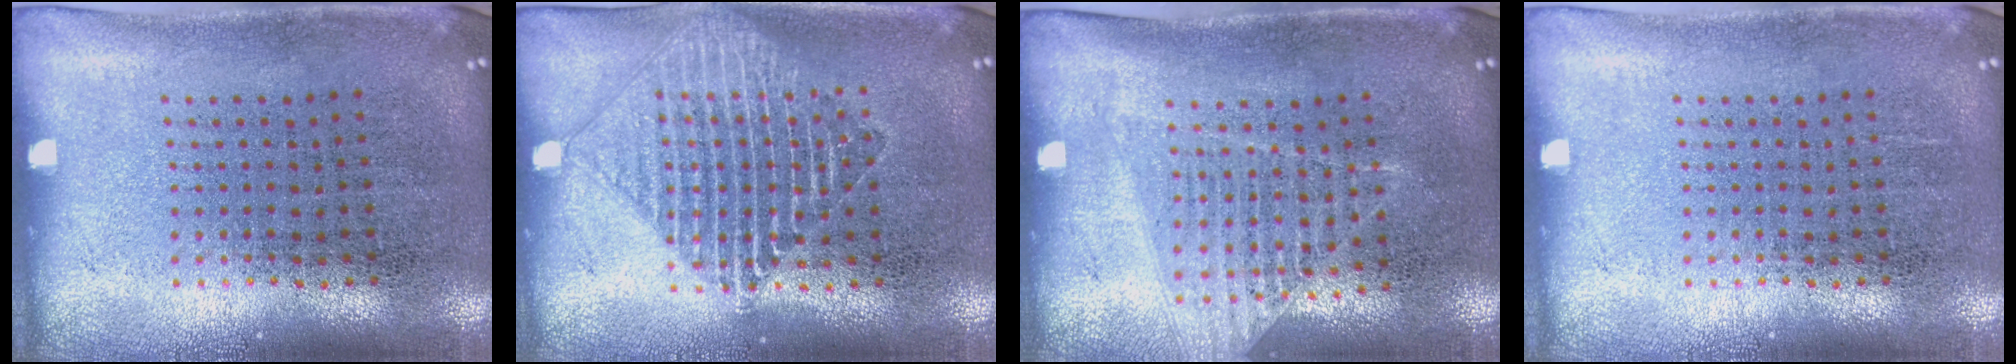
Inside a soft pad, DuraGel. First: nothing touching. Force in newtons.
{"total": 1.7, "press": 1.7, "slide": 0.2}
{"total": 1.1, "press": 1.1, "slide": 0.4}
{"total": 0.0}